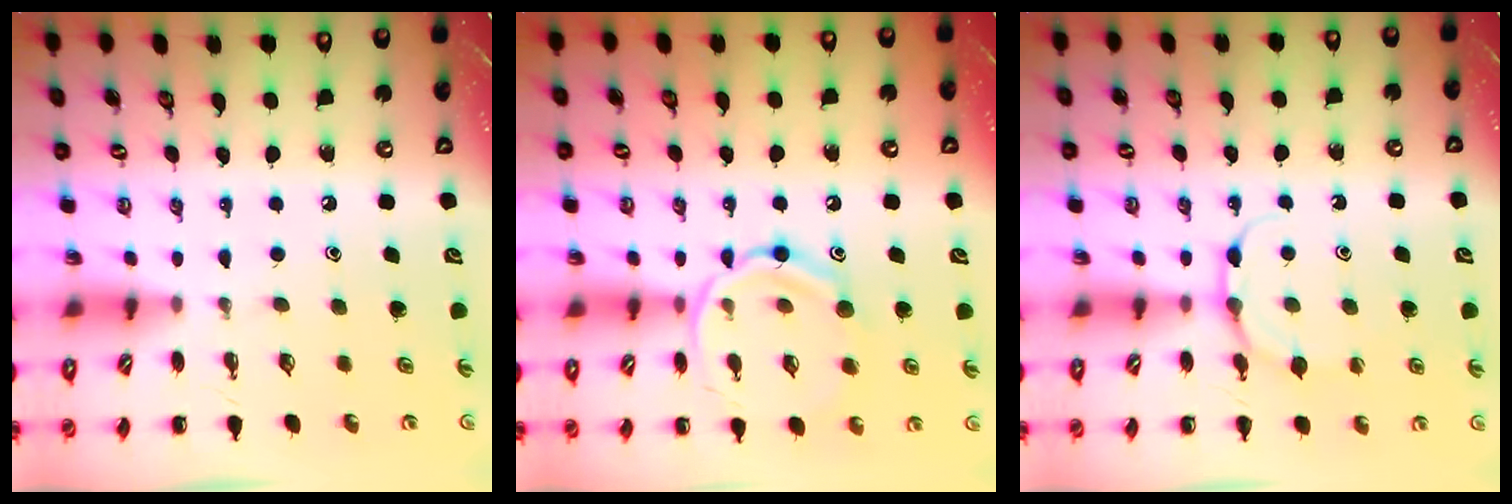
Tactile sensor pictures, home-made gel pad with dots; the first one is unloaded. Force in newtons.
{"total": 13.6, "press": 13.5, "slide": 0.9}
{"total": 5.5, "press": 5.3, "slide": 1.4}